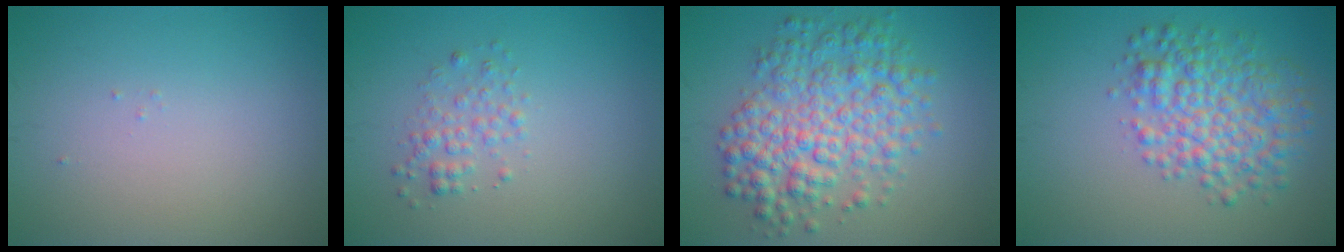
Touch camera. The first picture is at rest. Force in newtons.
{"total": 1.8, "press": 1.8, "slide": 0.1}
{"total": 7.2, "press": 7.2, "slide": 0.1}
{"total": 5.8, "press": 5.8, "slide": 0.1}